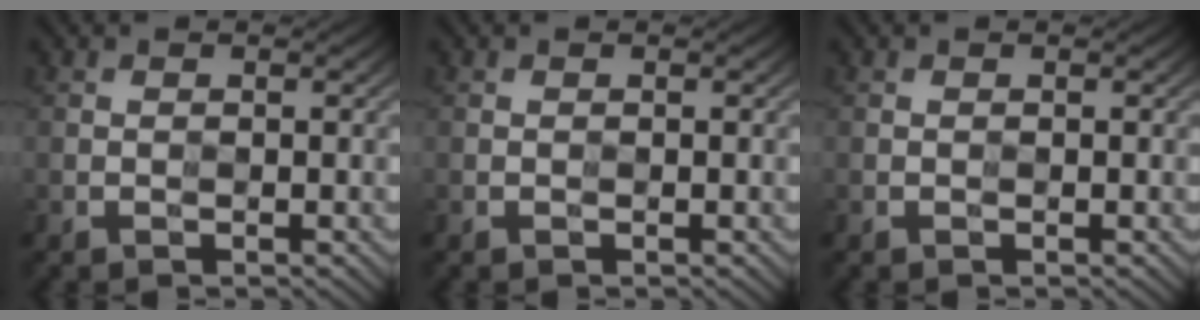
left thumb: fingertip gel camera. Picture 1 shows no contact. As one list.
[{"total": 0.0}, {"total": 0.0}]